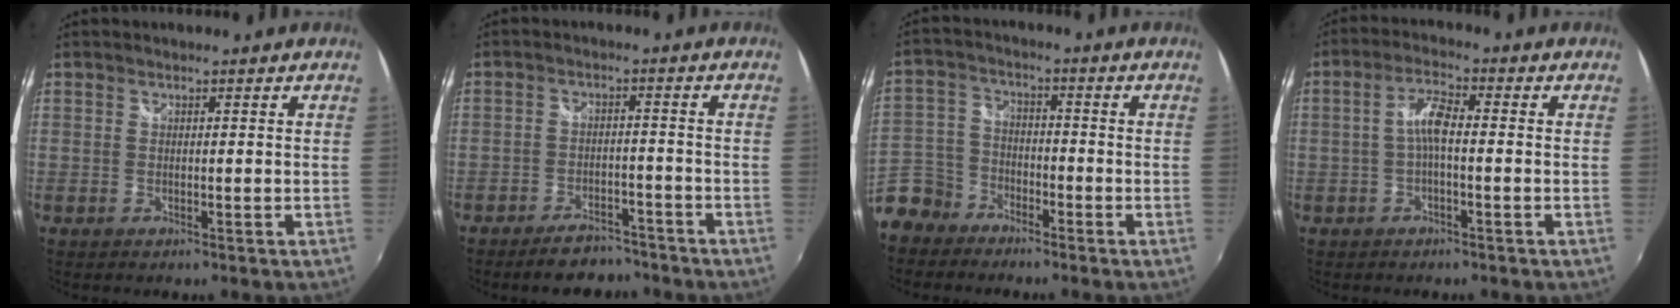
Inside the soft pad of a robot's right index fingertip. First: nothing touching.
{"total": 7.6, "force": [-6.4, 3.2, 2.4], "torque": [-0.062, 0.014, -0.088]}
{"total": 9.9, "force": [-6.9, 6.7, 2.3], "torque": [-0.073, 0.016, -0.140]}
{"total": 4.4, "force": [-0.9, 1.1, 4.2], "torque": [-0.086, 0.013, -0.018]}